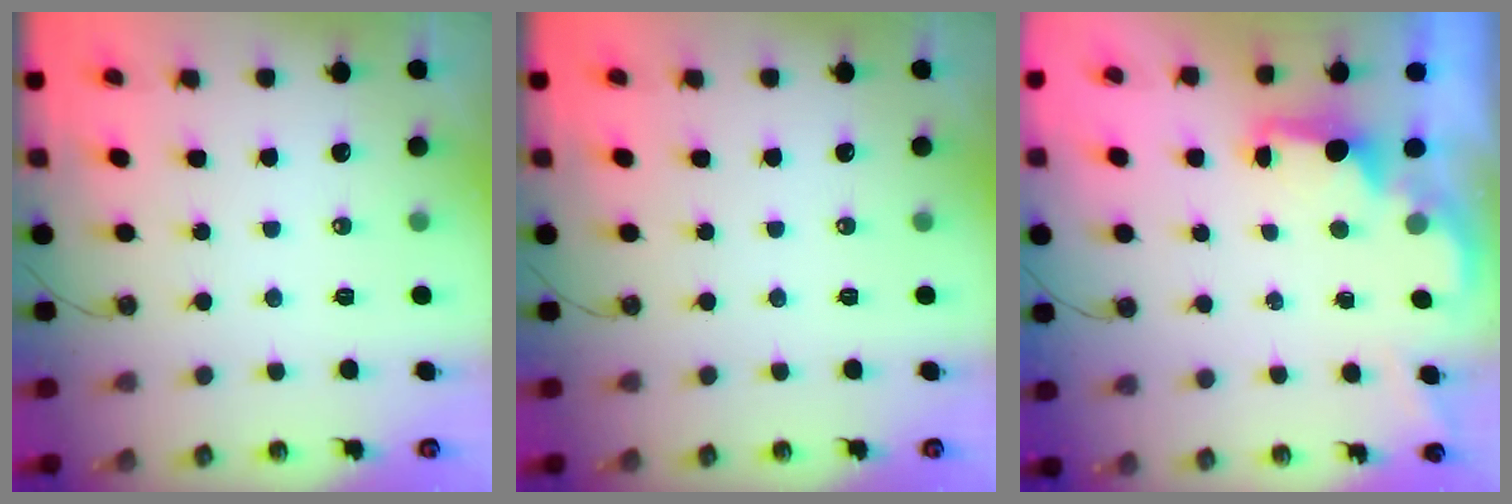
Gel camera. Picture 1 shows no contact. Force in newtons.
{"total": 0.0}
{"total": 1.6, "press": 1.5, "slide": 0.6}